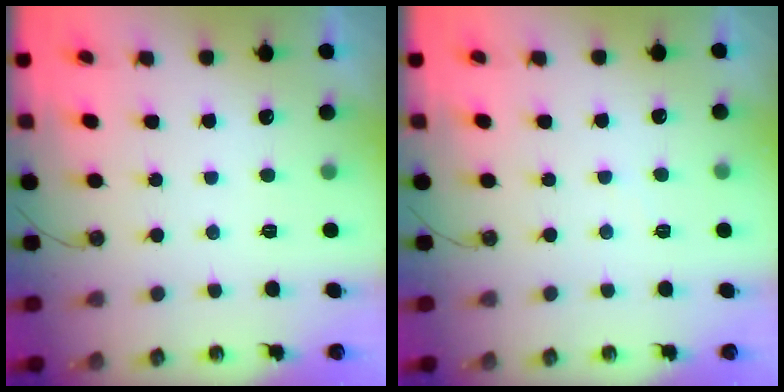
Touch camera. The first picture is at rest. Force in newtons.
{"total": 2.6, "press": 2.6, "slide": 0.3}